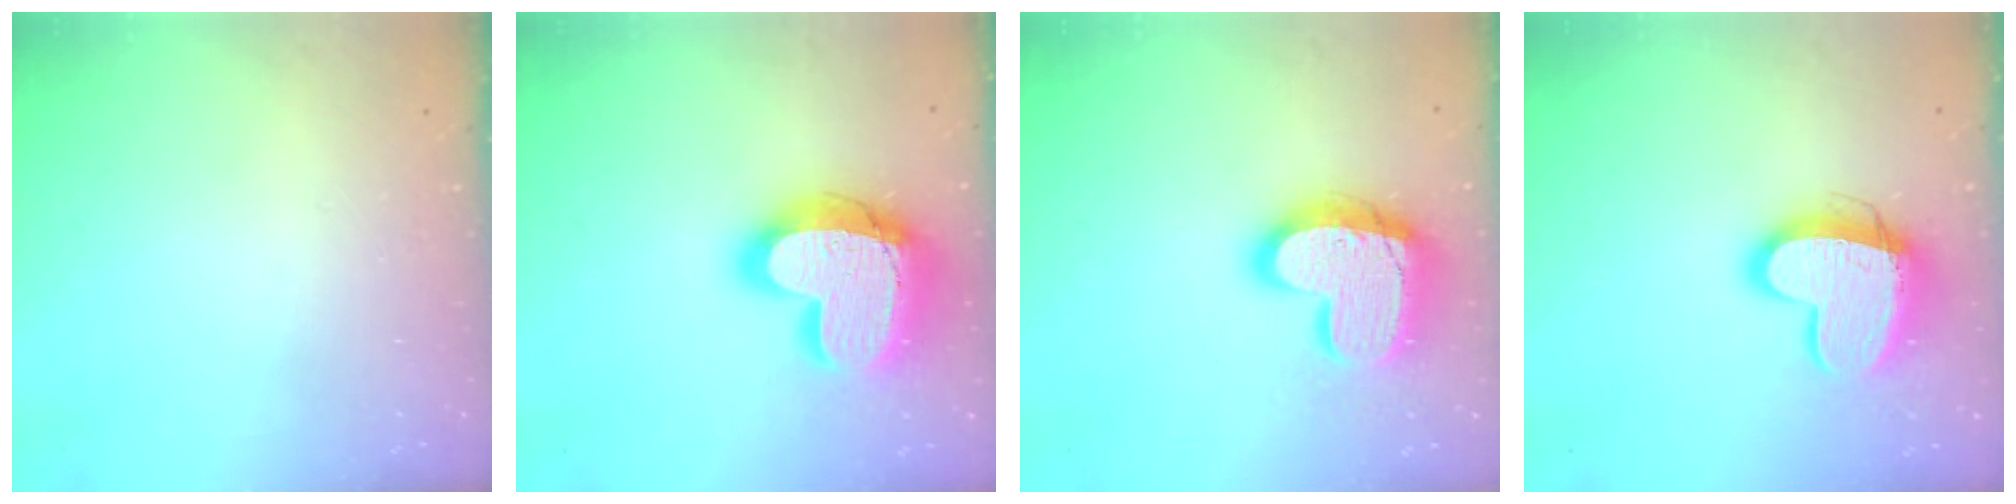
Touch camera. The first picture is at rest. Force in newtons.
{"total": 23.4, "press": 23.3, "slide": 1.9}
{"total": 19.1, "press": 19.0, "slide": 1.8}
{"total": 13.7, "press": 13.6, "slide": 1.3}